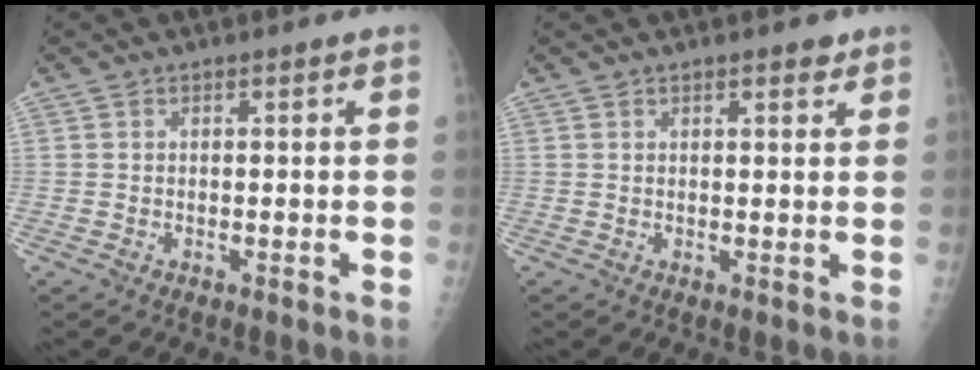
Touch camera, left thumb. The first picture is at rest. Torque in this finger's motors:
{"motor_torque": [-0.28, 0.15, -0.24, -0.20, -0.02]}